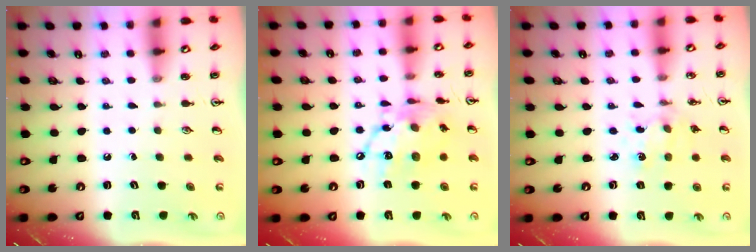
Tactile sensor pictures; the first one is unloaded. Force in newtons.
{"total": 14.9, "press": 14.8, "slide": 1.4}
{"total": 1.8, "press": 1.7, "slide": 0.3}